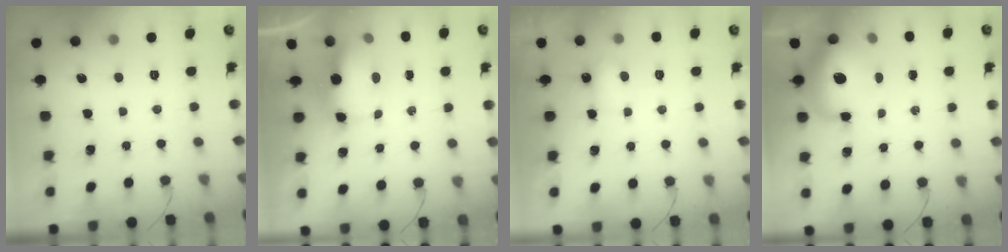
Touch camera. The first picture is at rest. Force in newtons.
{"total": 7.8, "press": 7.7, "slide": 1.0}
{"total": 4.5, "press": 4.4, "slide": 0.7}
{"total": 13.4, "press": 13.1, "slide": 3.2}